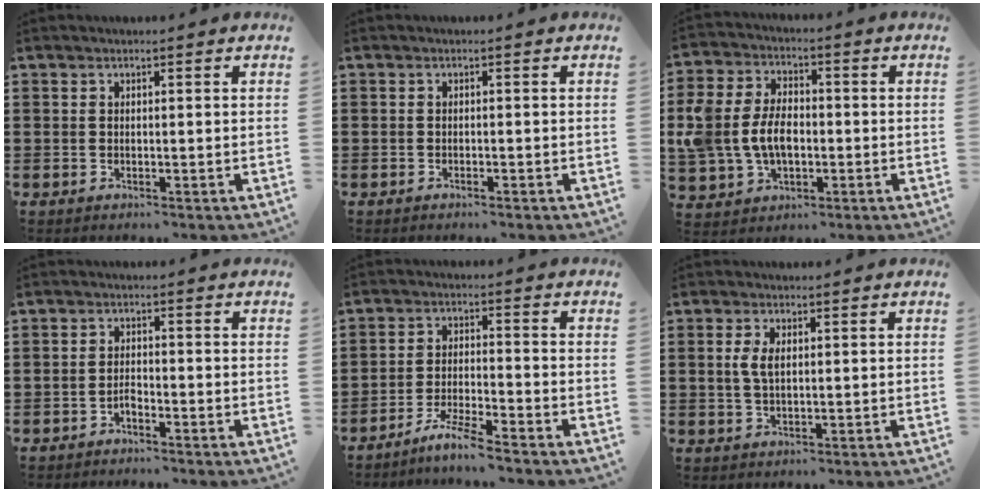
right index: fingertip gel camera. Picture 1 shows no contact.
{"total": 0.7, "force": [-0.7, -0.1, 0.2], "torque": [-0.006, -0.005, -0.014]}
{"total": 8.2, "force": [-0.8, 5.8, 5.8], "torque": [-0.153, 0.004, -0.022]}
{"total": 1.6, "force": [-1.3, 0.6, 0.6], "torque": [-0.016, 0.002, -0.027]}
{"total": 5.2, "force": [-4.7, -0.6, 2.1], "torque": [-0.049, -0.014, -0.093]}
{"total": 3.3, "force": [0.5, 1.6, 2.9], "torque": [-0.067, 0.006, 0.005]}